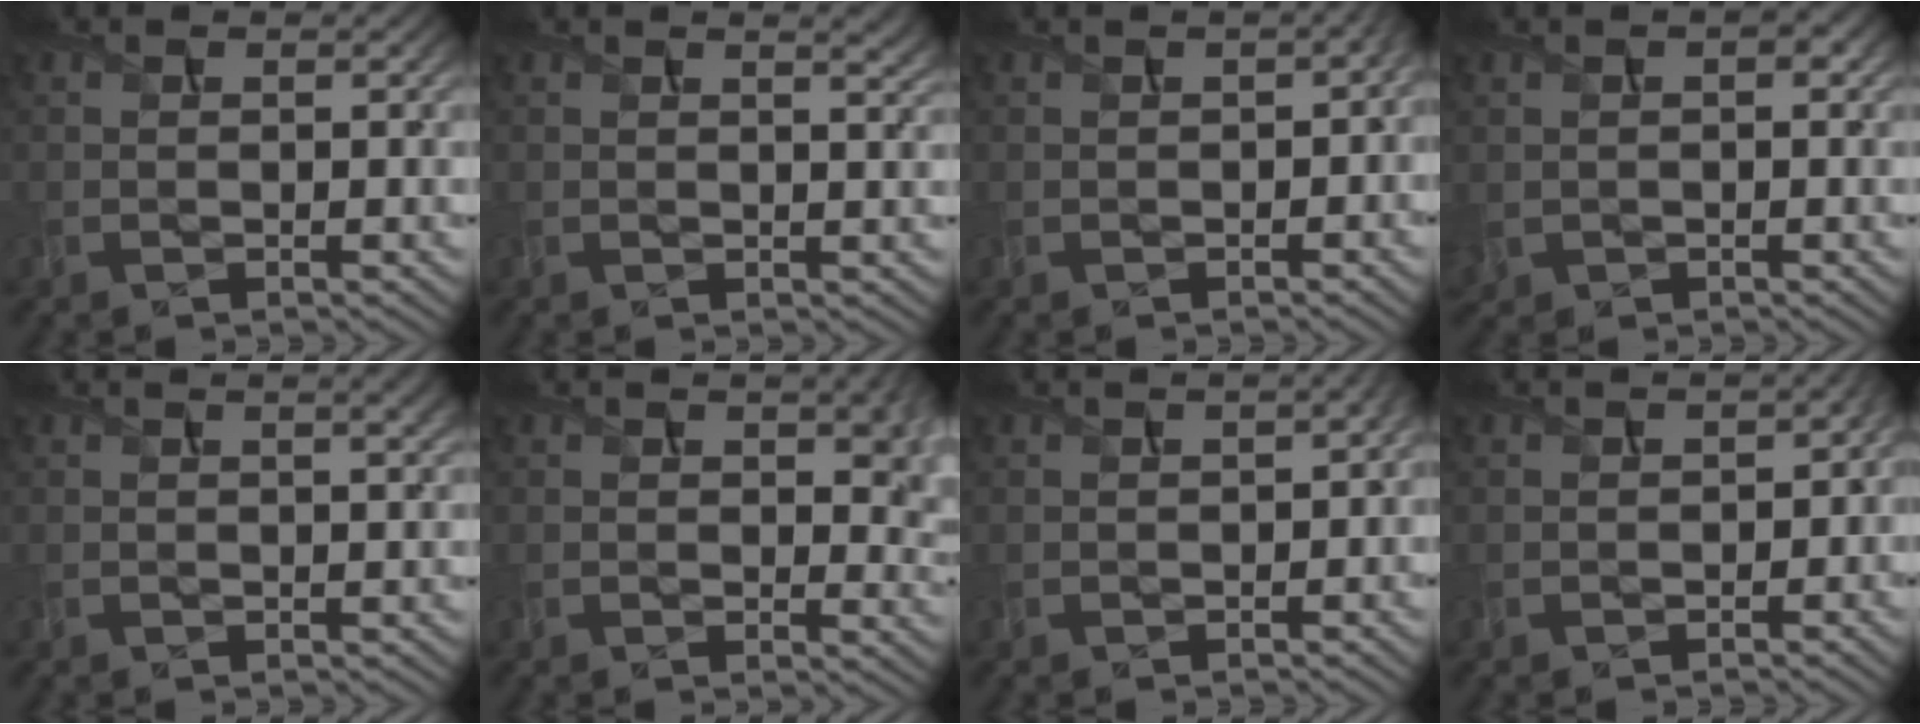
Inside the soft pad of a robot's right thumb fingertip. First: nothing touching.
{"total": 3.7, "force": [2.1, 1.2, 2.8], "torque": [-0.041, 0.009, 0.022]}
{"total": 3.2, "force": [-0.1, 1.5, 2.8], "torque": [-0.038, -0.002, 0.002]}
{"total": 3.2, "force": [0.7, 2.4, 2.1], "torque": [-0.044, -0.004, 0.016]}
{"total": 3.2, "force": [1.6, 0.9, 2.6], "torque": [-0.036, 0.014, 0.011]}
{"total": 7.9, "force": [2.1, 4.0, 6.5], "torque": [-0.097, -0.008, 0.040]}
{"total": 3.3, "force": [0.4, 1.3, 3.0], "torque": [-0.040, 0.004, 0.005]}
{"total": 2.7, "force": [-0.6, 1.7, 2.0], "torque": [-0.030, -0.006, -0.006]}